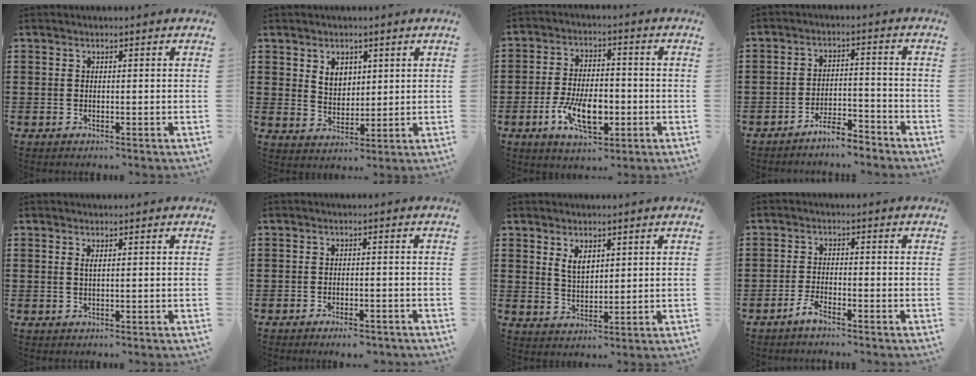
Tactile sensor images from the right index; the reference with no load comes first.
{"total": 3.9, "force": [2.0, 2.9, 1.7], "torque": [-0.044, 0.011, 0.036]}
{"total": 9.1, "force": [-2.9, 4.5, 7.3], "torque": [-0.140, -0.004, -0.051]}
{"total": 4.6, "force": [-4.3, 0.4, 1.4], "torque": [-0.033, 0.005, -0.088]}
{"total": 0.9, "force": [0.3, 0.2, 0.8], "torque": [-0.017, 0.003, 0.005]}
{"total": 2.1, "force": [-2.0, 0.2, 0.7], "torque": [-0.016, -0.001, -0.039]}
{"total": 3.6, "force": [1.9, 2.0, 2.3], "torque": [-0.050, 0.006, 0.035]}
{"total": 2.4, "force": [-2.1, 0.4, 1.1], "torque": [-0.027, 0.002, -0.043]}